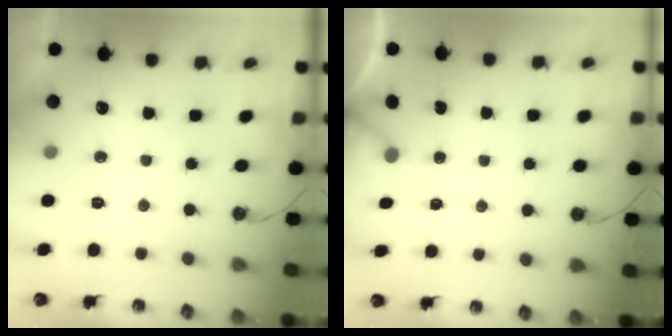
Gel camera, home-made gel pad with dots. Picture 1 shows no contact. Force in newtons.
{"total": 3.0, "press": 3.0, "slide": 0.3}